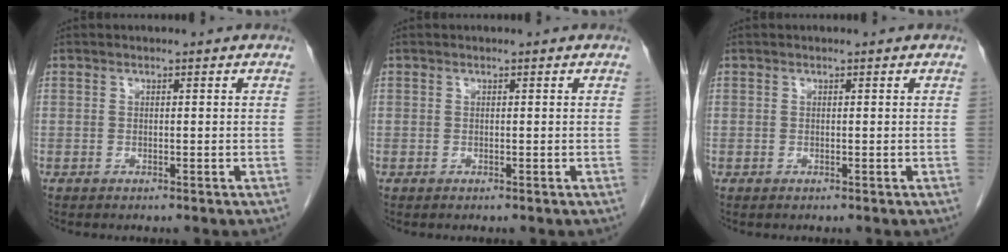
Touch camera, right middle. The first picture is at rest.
{"total": 0.0}
{"total": 0.0}